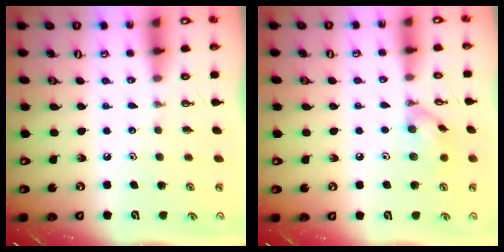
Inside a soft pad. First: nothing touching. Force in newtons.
{"total": 9.3, "press": 9.3, "slide": 0.7}